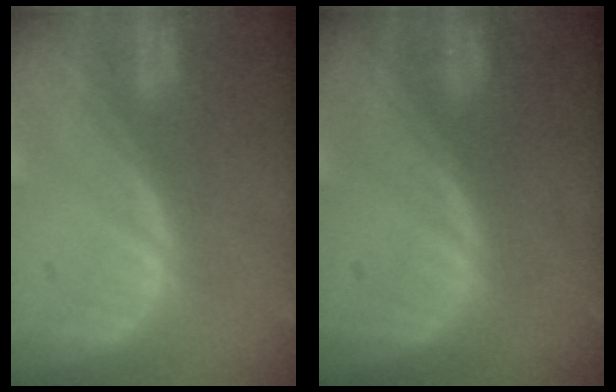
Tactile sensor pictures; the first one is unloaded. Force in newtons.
{"total": 0.0}